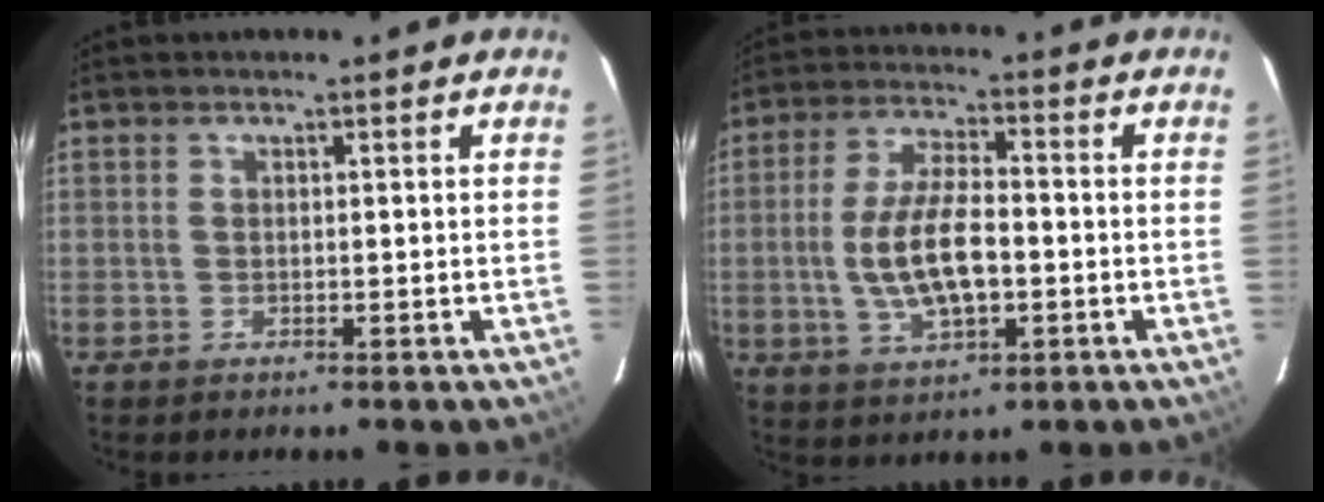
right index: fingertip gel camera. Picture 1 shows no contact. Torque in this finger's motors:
{"motor_torque": [0.80, -0.56, 0.71, 0.17]}